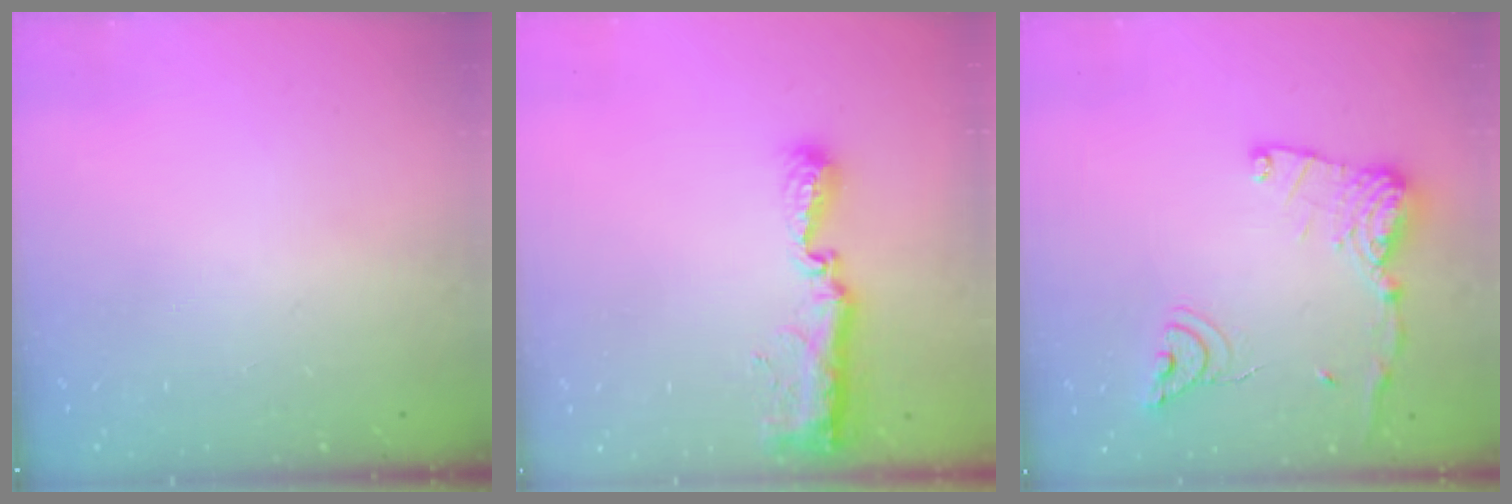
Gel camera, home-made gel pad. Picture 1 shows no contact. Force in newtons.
{"total": 8.6, "press": 8.6, "slide": 0.5}
{"total": 15.3, "press": 15.3, "slide": 1.2}